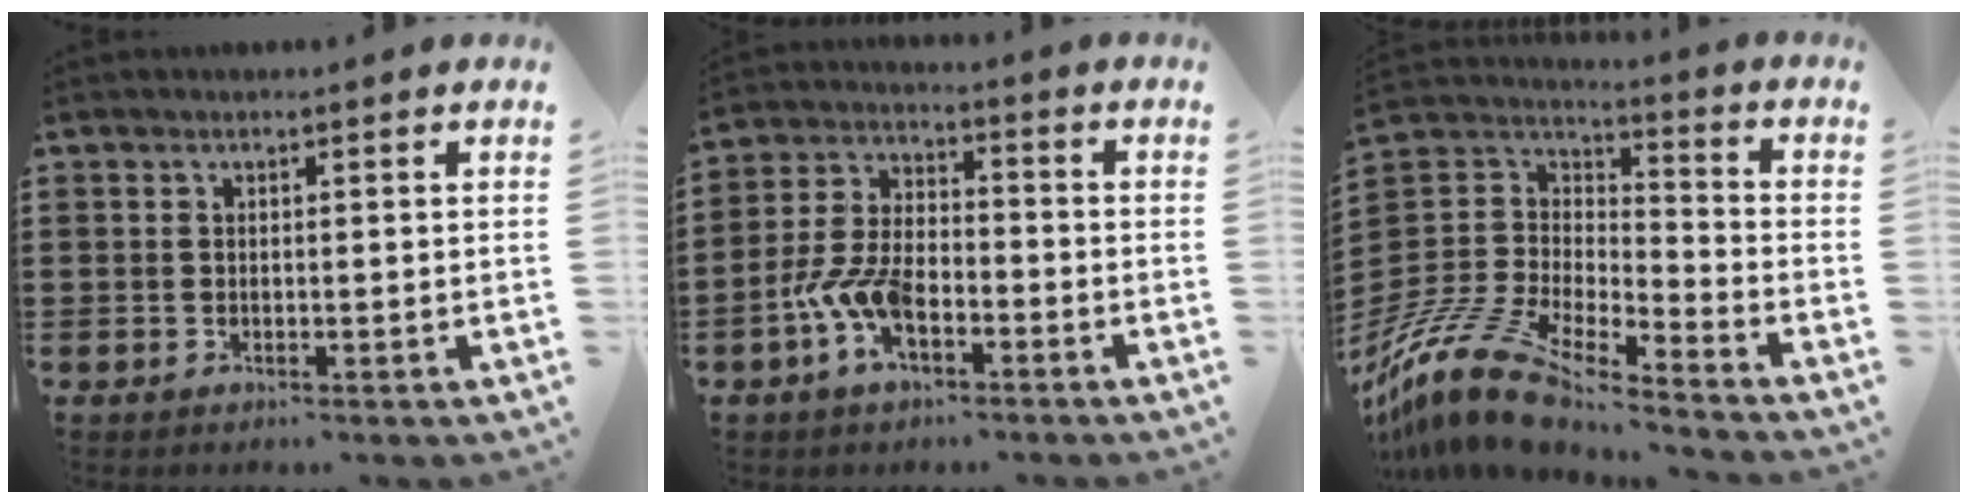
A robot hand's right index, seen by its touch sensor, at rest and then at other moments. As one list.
[{"total": 8.4, "force": [-4.0, 4.2, 6.1], "torque": [-0.157, -0.004, -0.080]}, {"total": 12.9, "force": [-11.3, 3.2, 5.2], "torque": [-0.132, 0.016, -0.228]}]